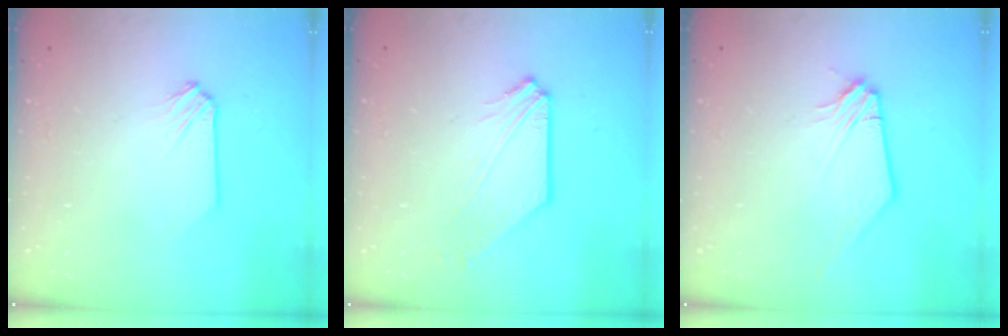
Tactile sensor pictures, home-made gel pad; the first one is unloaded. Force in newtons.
{"total": 2.4, "press": 2.4, "slide": 0.3}
{"total": 0.8, "press": 0.8, "slide": 0.1}